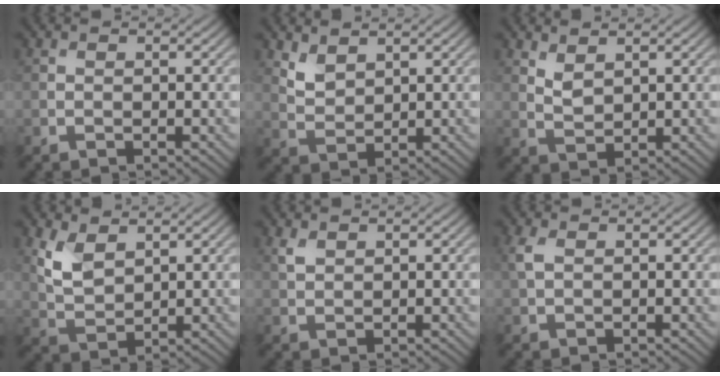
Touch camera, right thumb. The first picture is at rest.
{"total": 3.1, "force": [2.2, 1.5, 1.5], "torque": [-0.042, -0.006, 0.053]}
{"total": 2.4, "force": [1.8, 1.0, 1.4], "torque": [-0.037, -0.004, 0.042]}
{"total": 4.9, "force": [2.5, 2.7, 3.3], "torque": [-0.086, -0.004, 0.056]}
{"total": 1.6, "force": [1.1, 0.8, 0.9], "torque": [-0.026, 0.000, 0.026]}
{"total": 2.0, "force": [0.7, 1.2, 1.5], "torque": [-0.046, 0.005, 0.013]}